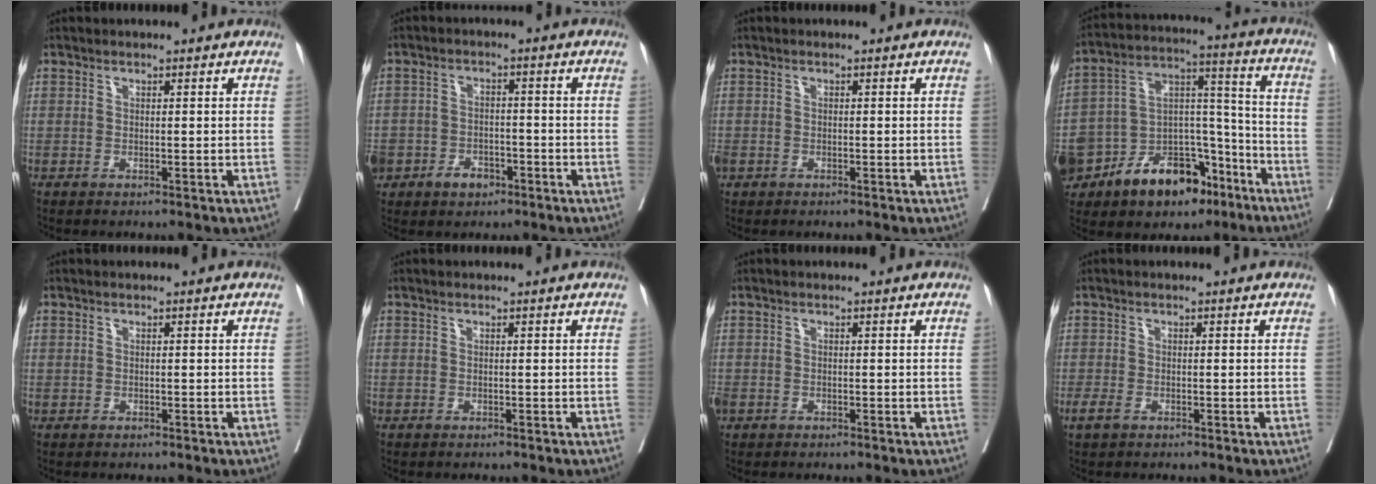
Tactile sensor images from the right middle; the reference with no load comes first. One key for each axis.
{"total": 11.2, "fx": -4.7, "fy": 8.9, "fz": 4.9, "tx": -0.137, "ty": 0.015, "tz": -0.070}
{"total": 3.1, "fx": -1.3, "fy": 2.4, "fz": 1.5, "tx": -0.049, "ty": -0.004, "tz": -0.023}
{"total": 27.3, "fx": -16.5, "fy": 14.2, "fz": 16.5, "tx": -0.346, "ty": 0.004, "tz": -0.267}
{"total": 0.0}
{"total": 0.0}
{"total": 3.6, "fx": -1.5, "fy": 2.8, "fz": 1.7, "tx": -0.060, "ty": -0.005, "tz": -0.027}
{"total": 1.5, "fx": -0.8, "fy": 0.7, "fz": 1.0, "tx": -0.027, "ty": -0.001, "tz": -0.011}